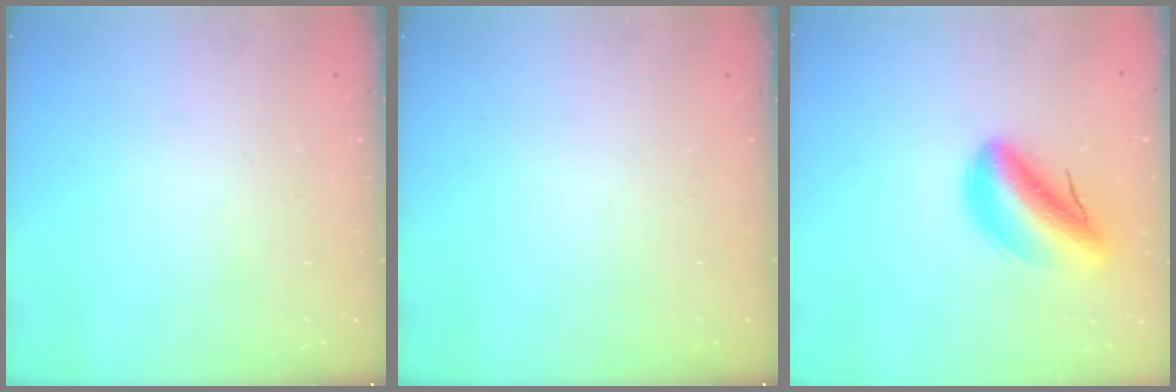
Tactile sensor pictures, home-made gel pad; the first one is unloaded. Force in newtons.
{"total": 0.0}
{"total": 11.9, "press": 11.3, "slide": 3.8}